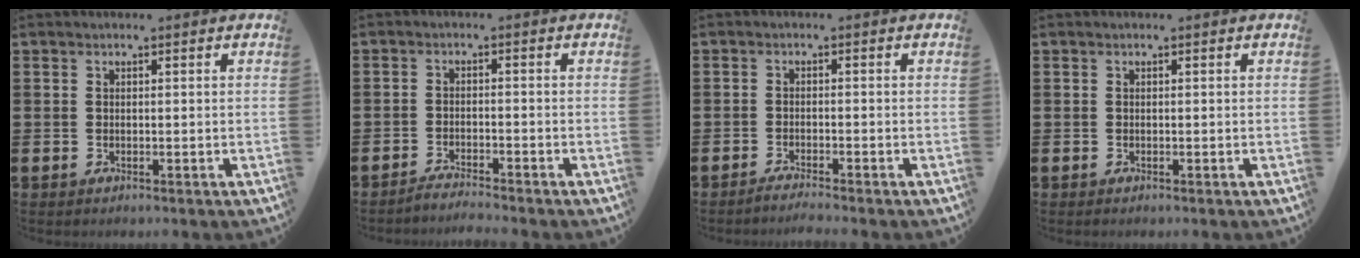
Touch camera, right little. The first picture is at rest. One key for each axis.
{"total": 1.9, "fx": -1.9, "fy": -0.2, "fz": 0.2, "tx": -0.004, "ty": 0.004, "tz": -0.039}
{"total": 1.5, "fx": -1.4, "fy": -0.2, "fz": 0.5, "tx": -0.007, "ty": 0.000, "tz": -0.026}
{"total": 0.0}